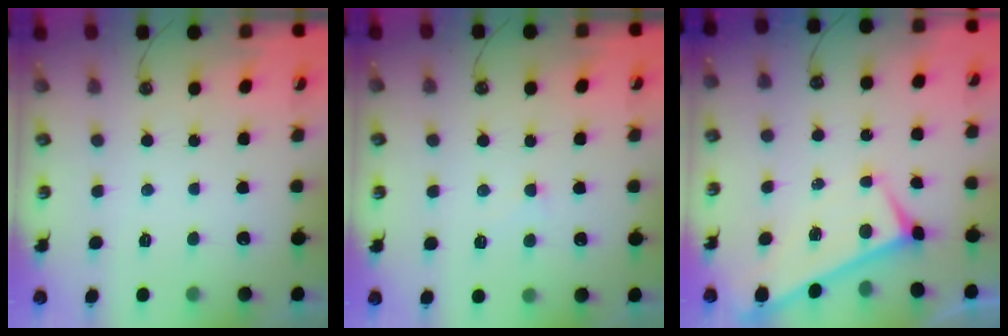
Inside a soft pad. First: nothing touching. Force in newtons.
{"total": 2.5, "press": 2.5, "slide": 0.4}
{"total": 0.0}